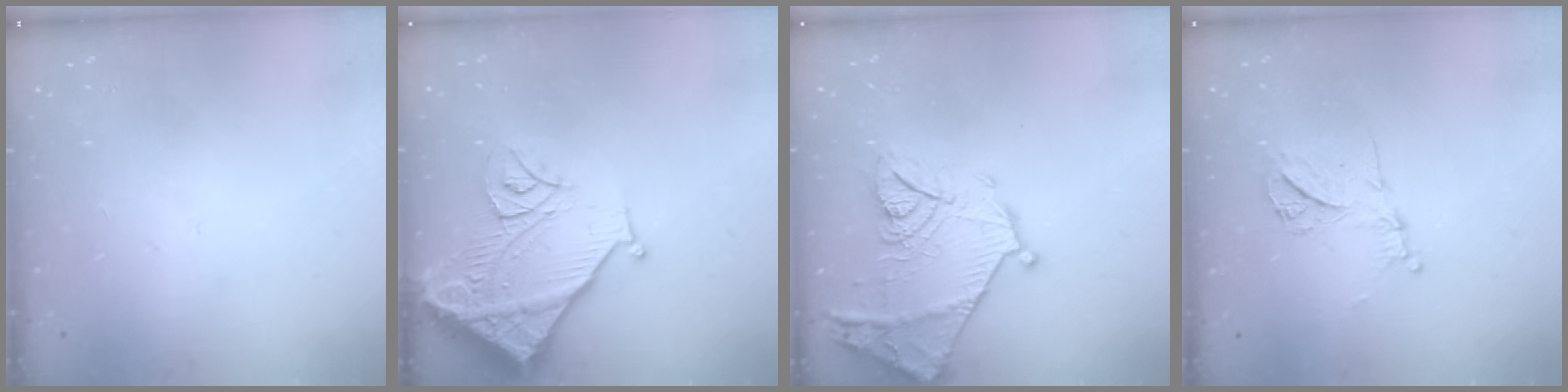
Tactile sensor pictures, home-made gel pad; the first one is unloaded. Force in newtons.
{"total": 15.0, "press": 14.9, "slide": 1.9}
{"total": 16.5, "press": 16.4, "slide": 1.4}
{"total": 11.0, "press": 10.9, "slide": 1.1}